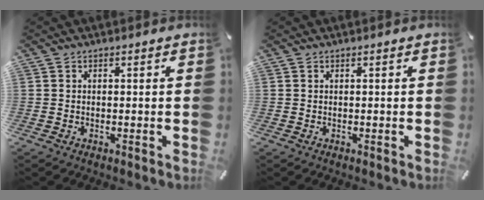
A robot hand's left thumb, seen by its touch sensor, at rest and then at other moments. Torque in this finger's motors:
{"motor_torque": [-0.08, -0.06, -0.04, 0.12, 0.00]}